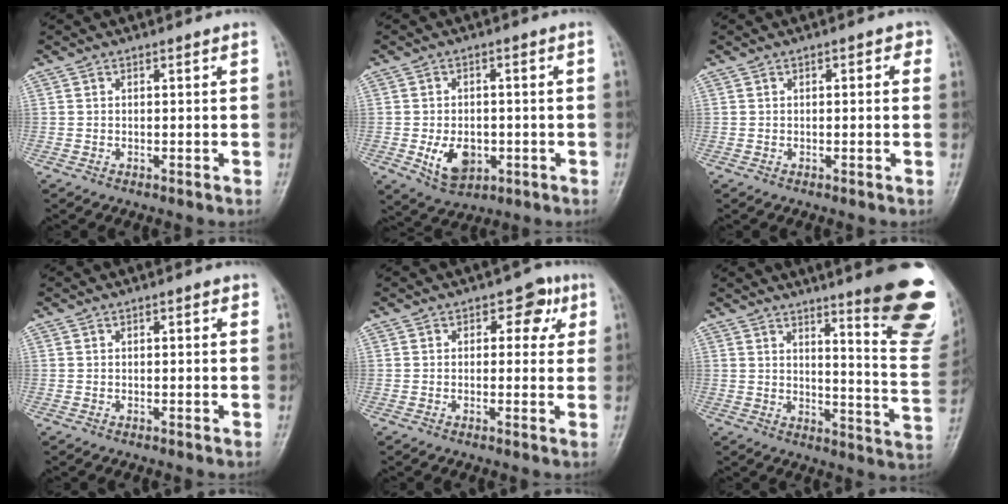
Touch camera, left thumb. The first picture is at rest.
{"total": 7.1, "force": [-1.9, 5.0, 4.6], "torque": [-0.064, -0.001, -0.022]}
{"total": 2.4, "force": [0.7, 1.3, 1.8], "torque": [-0.010, 0.003, 0.003]}
{"total": 1.0, "force": [0.4, 0.5, 0.8], "torque": [-0.008, 0.001, 0.003]}
{"total": 4.7, "force": [1.6, 3.3, 2.9], "torque": [0.002, 0.000, 0.009]}
{"total": 20.4, "force": [12.1, 3.2, 16.1], "torque": [-0.170, -0.076, 0.156]}